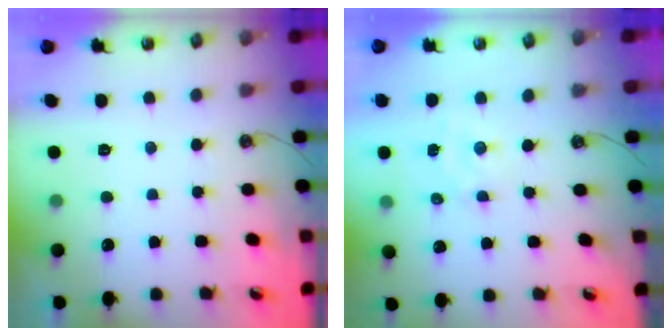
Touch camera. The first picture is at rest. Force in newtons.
{"total": 2.0, "press": 2.0, "slide": 0.3}